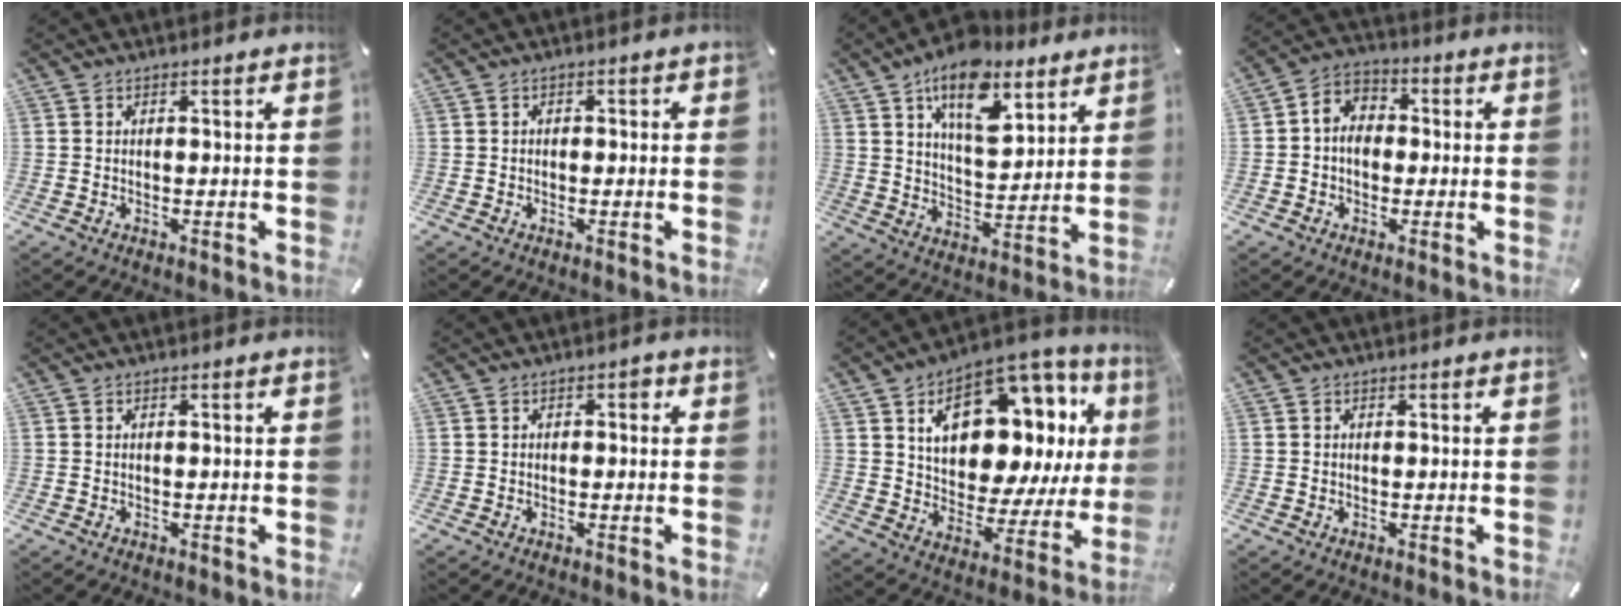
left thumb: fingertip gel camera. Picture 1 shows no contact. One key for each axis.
{"total": 0.9, "fx": -0.4, "fy": 0.6, "fz": 0.6, "tx": -0.010, "ty": 0.003, "tz": -0.009}
{"total": 15.2, "fx": 9.5, "fy": 7.9, "fz": 8.9, "tx": -0.143, "ty": -0.042, "tz": 0.167}
{"total": 6.1, "fx": -0.8, "fy": 5.1, "fz": 3.2, "tx": -0.074, "ty": 0.014, "tz": -0.017}
{"total": 0.0}
{"total": 1.7, "fx": 0.1, "fy": 1.1, "fz": 1.3, "tx": -0.018, "ty": 0.005, "tz": -0.003}
{"total": 20.7, "fx": 8.8, "fy": 12.2, "fz": 14.2, "tx": -0.217, "ty": -0.045, "tz": 0.151}
{"total": 0.0}